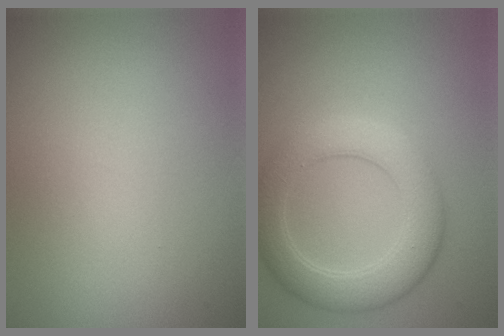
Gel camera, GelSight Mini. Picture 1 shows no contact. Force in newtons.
{"total": 4.9, "press": 4.9, "slide": 0.3}